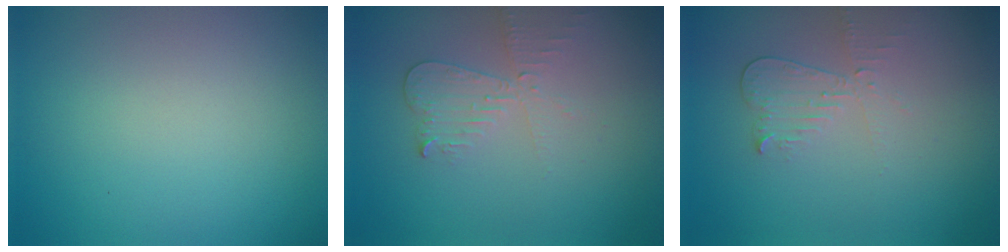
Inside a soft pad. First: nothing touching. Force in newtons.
{"total": 2.8, "press": 2.6, "slide": 0.9}
{"total": 2.1, "press": 2.1, "slide": 0.2}